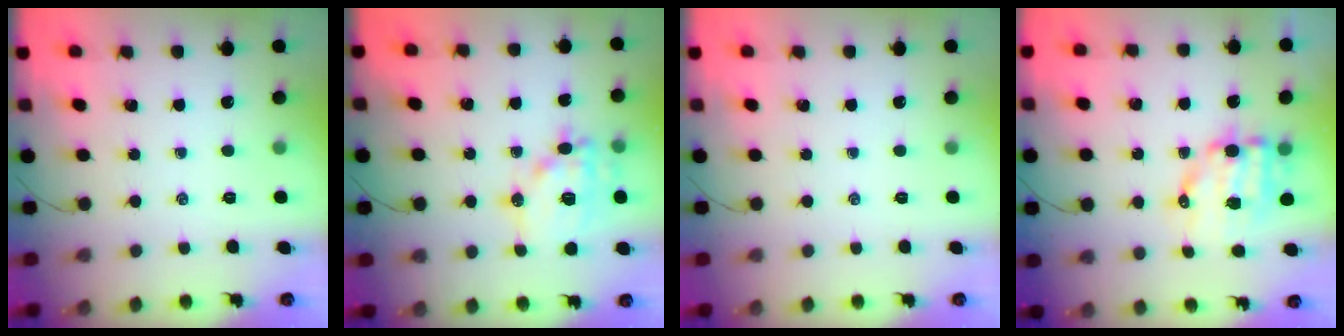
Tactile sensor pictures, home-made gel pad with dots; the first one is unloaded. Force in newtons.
{"total": 15.0, "press": 14.7, "slide": 2.7}
{"total": 0.0}
{"total": 10.1, "press": 9.9, "slide": 2.2}